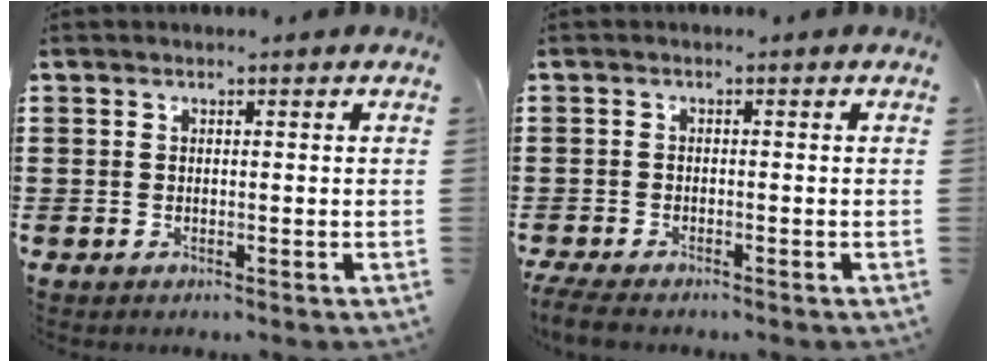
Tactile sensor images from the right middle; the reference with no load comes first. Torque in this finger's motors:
{"motor_torque": [0.37, 0.33, 0.39, 0.12]}